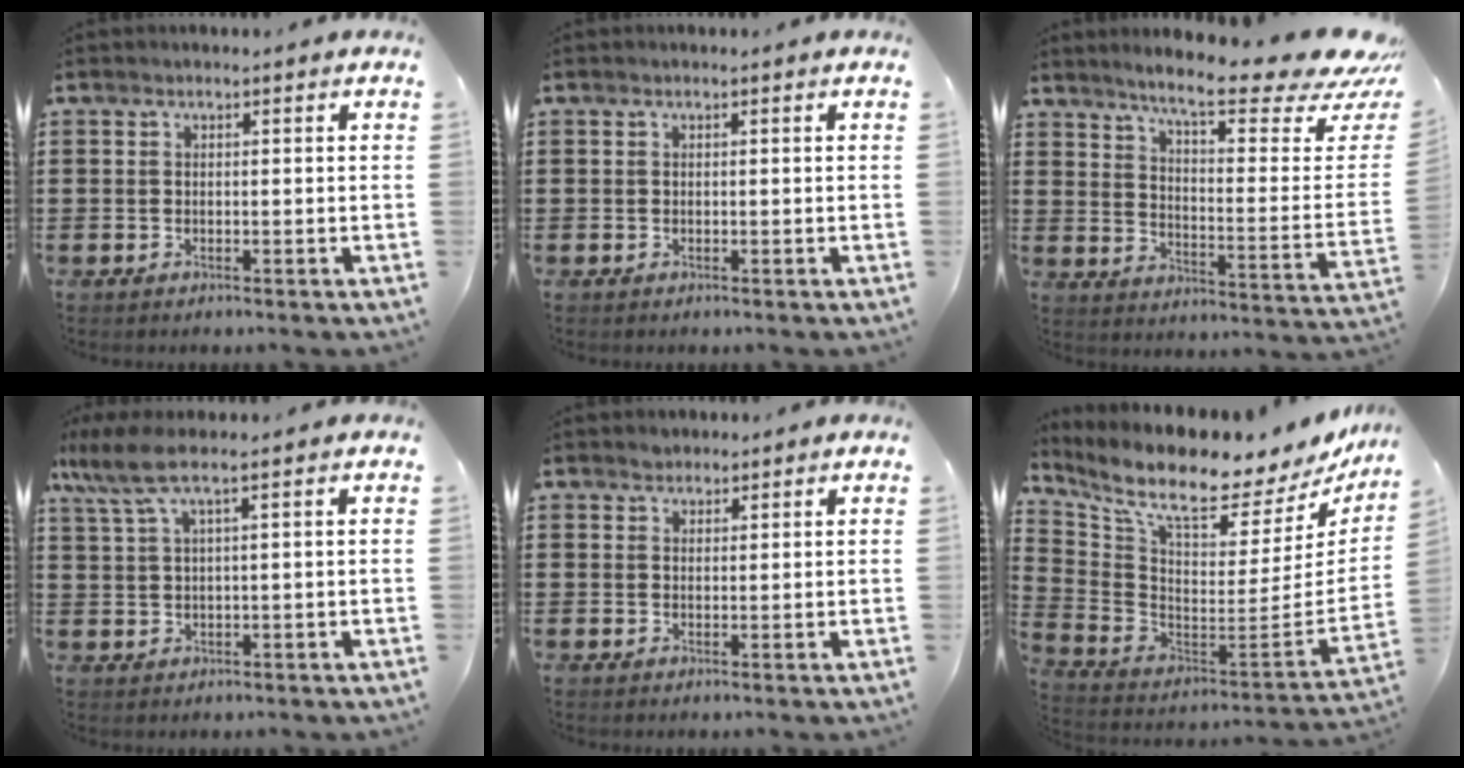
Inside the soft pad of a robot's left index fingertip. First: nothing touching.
{"total": 0.0}
{"total": 11.5, "force": [9.1, 1.3, 7.0], "torque": [-0.127, -0.069, 0.145]}
{"total": 5.1, "force": [2.4, 0.7, 4.5], "torque": [-0.117, -0.007, 0.033]}
{"total": 1.4, "force": [1.3, 0.5, 0.0], "torque": [-0.003, 0.002, 0.025]}
{"total": 9.0, "force": [7.1, 1.3, 5.3], "torque": [-0.128, -0.076, 0.116]}